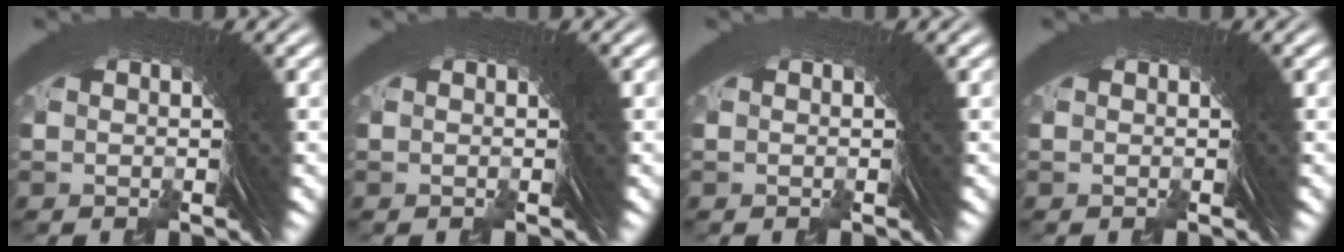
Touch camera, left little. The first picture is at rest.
{"total": 0.0}
{"total": 0.8, "force": [-0.5, -0.4, -0.5], "torque": [0.011, 0.002, -0.007]}
{"total": 0.0}